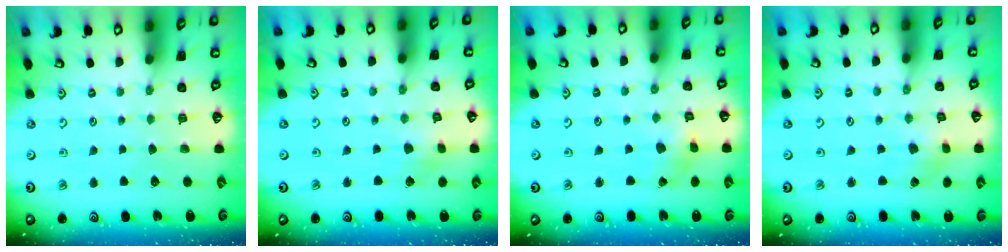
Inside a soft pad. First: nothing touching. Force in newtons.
{"total": 2.4, "press": 2.3, "slide": 0.6}
{"total": 2.3, "press": 2.3, "slide": 0.5}
{"total": 2.2, "press": 2.1, "slide": 0.6}